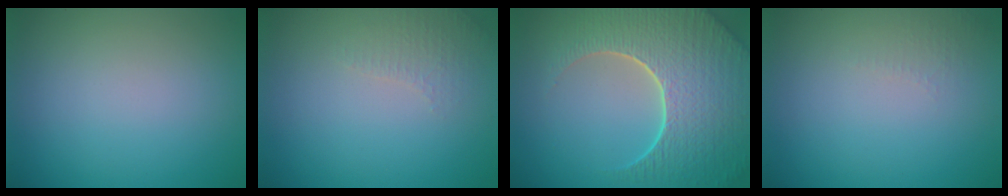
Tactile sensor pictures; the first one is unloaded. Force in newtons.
{"total": 1.6, "press": 1.6, "slide": 0.4}
{"total": 9.1, "press": 6.5, "slide": 6.3}
{"total": 1.0, "press": 0.9, "slide": 0.3}